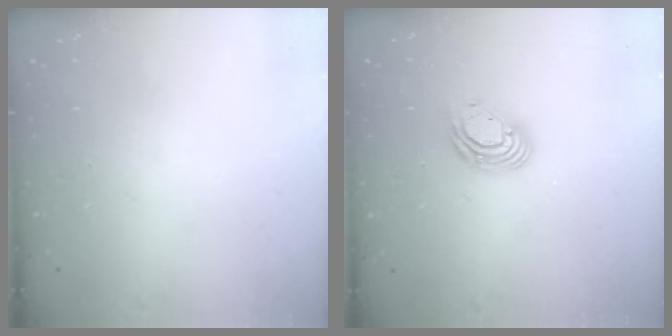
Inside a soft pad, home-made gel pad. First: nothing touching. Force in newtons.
{"total": 10.5, "press": 10.4, "slide": 1.9}